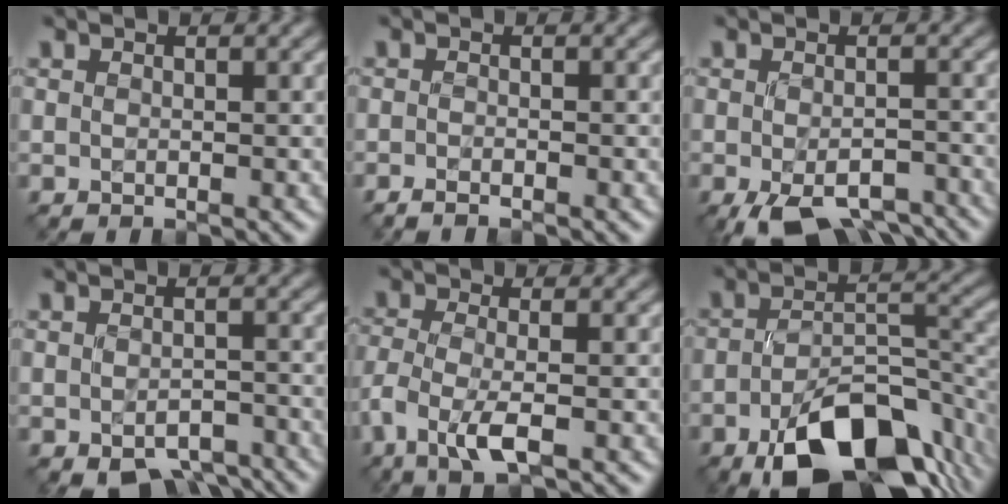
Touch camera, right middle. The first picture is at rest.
{"total": 1.0, "force": [-0.8, 0.1, 0.5], "torque": [-0.009, -0.003, -0.017]}
{"total": 7.4, "force": [-4.9, 3.0, 4.6], "torque": [-0.070, -0.023, -0.068]}
{"total": 4.7, "force": [-3.2, 2.5, 2.5], "torque": [-0.033, -0.016, -0.044]}
{"total": 4.0, "force": [-1.8, 1.2, 3.3], "torque": [-0.075, -0.005, -0.043]}
{"total": 12.2, "force": [-6.6, 6.0, 8.4], "torque": [-0.141, -0.020, -0.097]}